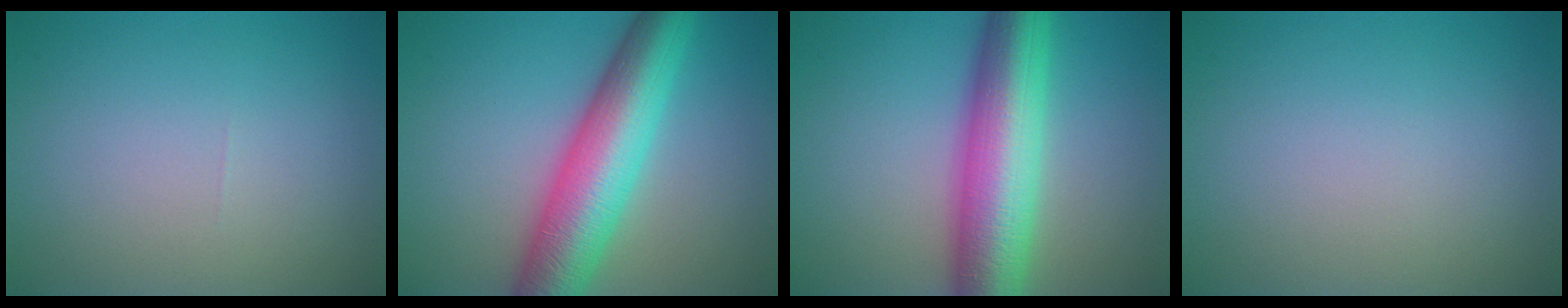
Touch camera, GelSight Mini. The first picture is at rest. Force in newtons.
{"total": 9.6, "press": 9.6, "slide": 0.3}
{"total": 10.4, "press": 10.4, "slide": 0.1}
{"total": 0.0}